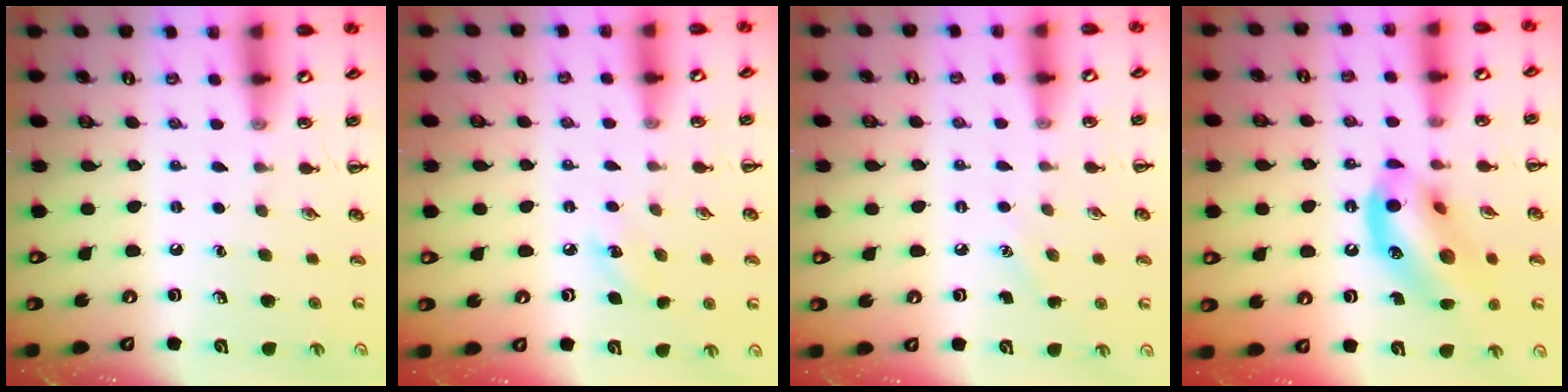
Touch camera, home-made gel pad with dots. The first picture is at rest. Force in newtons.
{"total": 5.2, "press": 5.0, "slide": 1.3}
{"total": 5.2, "press": 5.0, "slide": 1.4}
{"total": 14.8, "press": 14.6, "slide": 2.4}